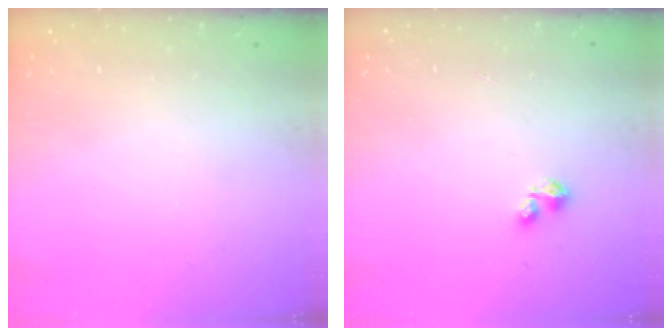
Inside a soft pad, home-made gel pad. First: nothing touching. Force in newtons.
{"total": 1.6, "press": 1.6, "slide": 0.3}